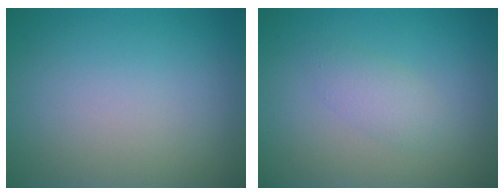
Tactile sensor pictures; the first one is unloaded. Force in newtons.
{"total": 1.7, "press": 1.7, "slide": 0.1}